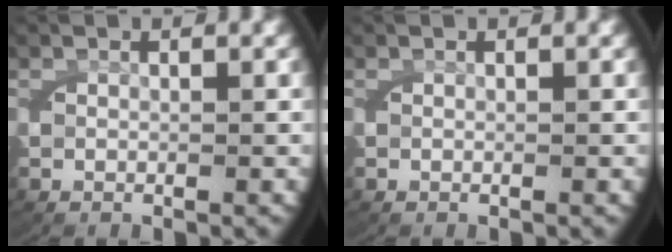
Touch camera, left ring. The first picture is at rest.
{"total": 0.0}